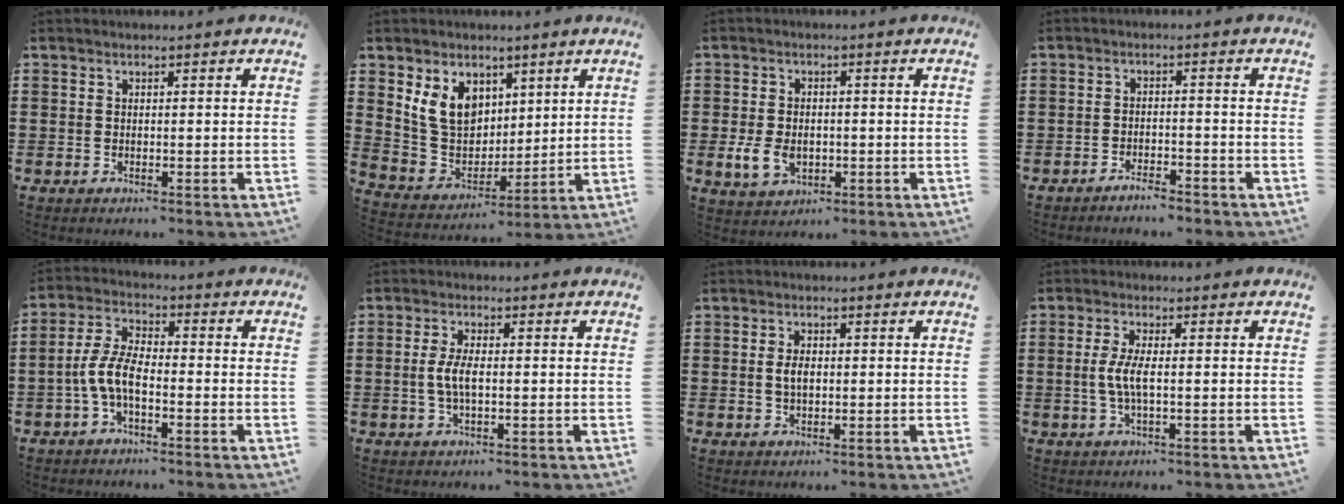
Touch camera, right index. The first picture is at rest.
{"total": 9.0, "force": [3.9, 7.0, 4.0], "torque": [-0.124, 0.004, 0.076]}
{"total": 5.2, "force": [-1.3, 3.5, 3.7], "torque": [-0.088, -0.001, -0.026]}
{"total": 2.3, "force": [-2.3, 0.2, 0.4], "torque": [-0.013, 0.002, -0.046]}
{"total": 6.5, "force": [-2.2, 2.7, 5.4], "torque": [-0.136, -0.004, -0.050]}
{"total": 4.0, "force": [-0.3, 1.4, 3.8], "torque": [-0.083, -0.003, -0.011]}
{"total": 2.8, "force": [0.1, 1.5, 2.3], "torque": [-0.047, 0.006, 0.000]}
{"total": 4.3, "force": [-0.4, 1.0, 4.2], "torque": [-0.105, -0.009, -0.018]}